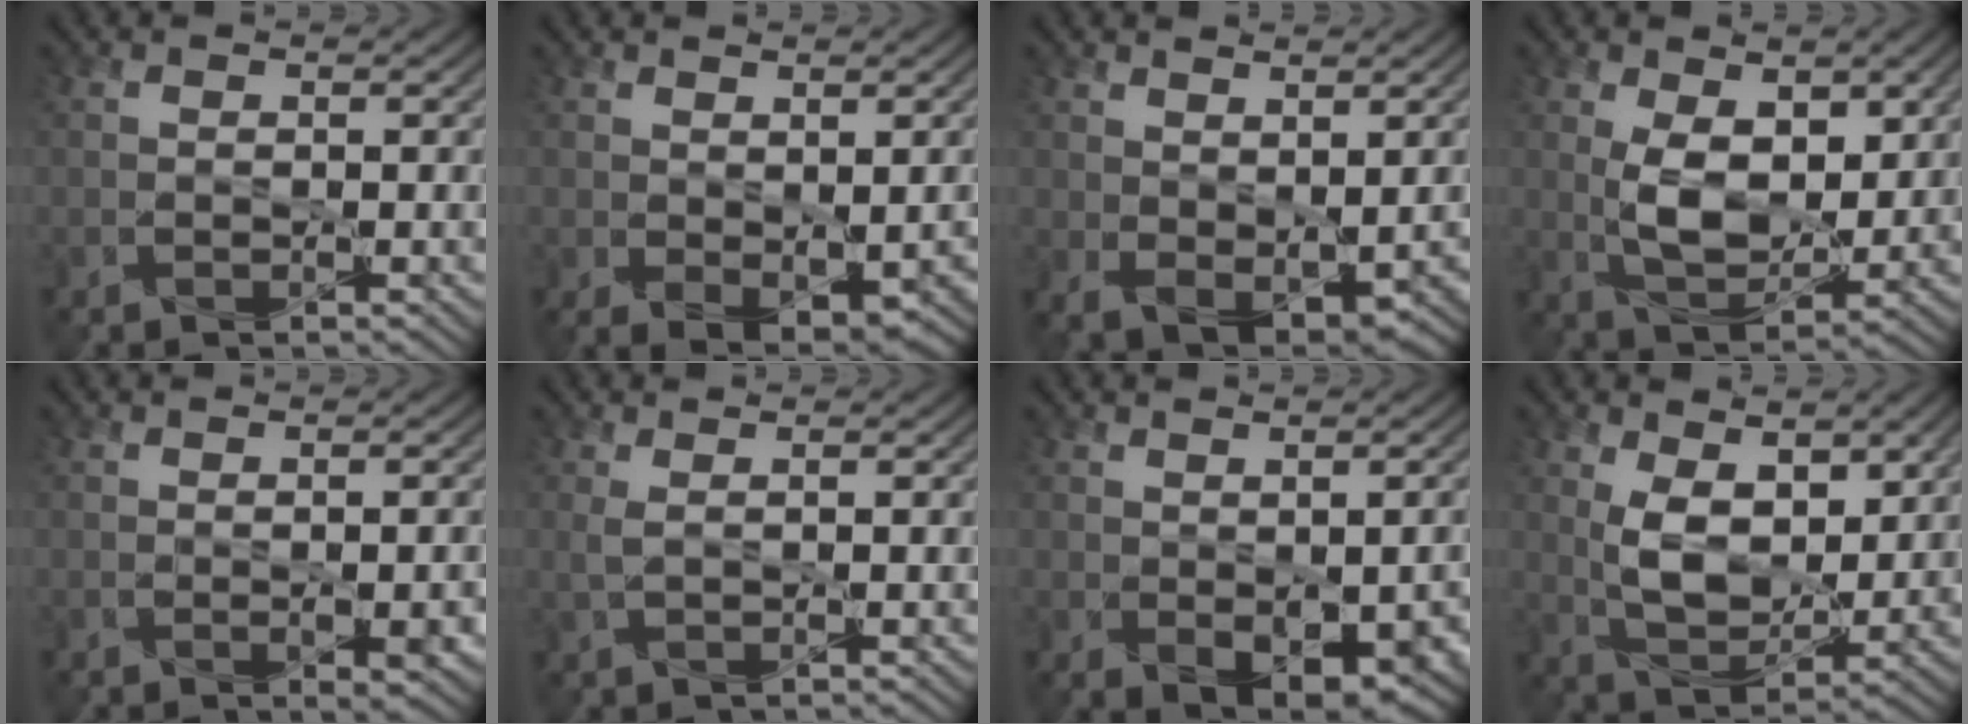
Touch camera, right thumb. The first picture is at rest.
{"total": 4.9, "force": [-1.0, 2.7, 4.0], "torque": [-0.072, -0.028, 0.006]}
{"total": 5.0, "force": [0.9, 3.0, 3.9], "torque": [-0.080, -0.021, 0.030]}
{"total": 7.3, "force": [1.5, 4.3, 5.7], "torque": [-0.114, -0.009, 0.032]}
{"total": 2.3, "force": [-0.4, 1.0, 2.0], "torque": [-0.031, -0.009, 0.001]}
{"total": 1.3, "force": [0.7, 0.3, 1.1], "torque": [-0.029, 0.001, 0.015]}
{"total": 6.3, "force": [-1.7, 3.5, 4.9], "torque": [-0.087, -0.033, -0.005]}
{"total": 7.7, "force": [2.5, 4.5, 5.7], "torque": [-0.113, -0.011, 0.048]}